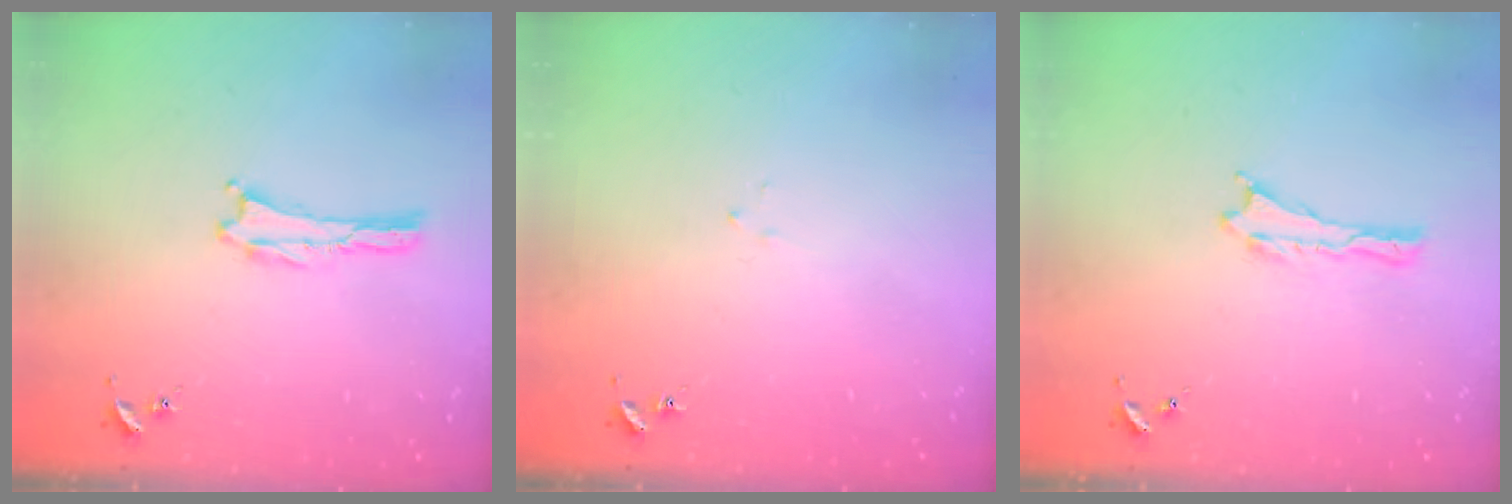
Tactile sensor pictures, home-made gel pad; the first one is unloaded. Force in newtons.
{"total": 1.8, "press": 1.8, "slide": 0.1}
{"total": 0.0}